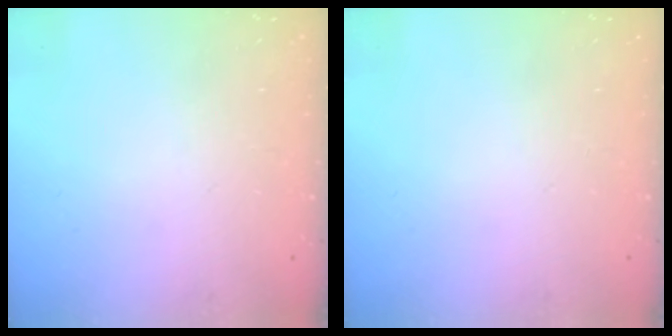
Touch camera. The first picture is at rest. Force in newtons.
{"total": 0.0}